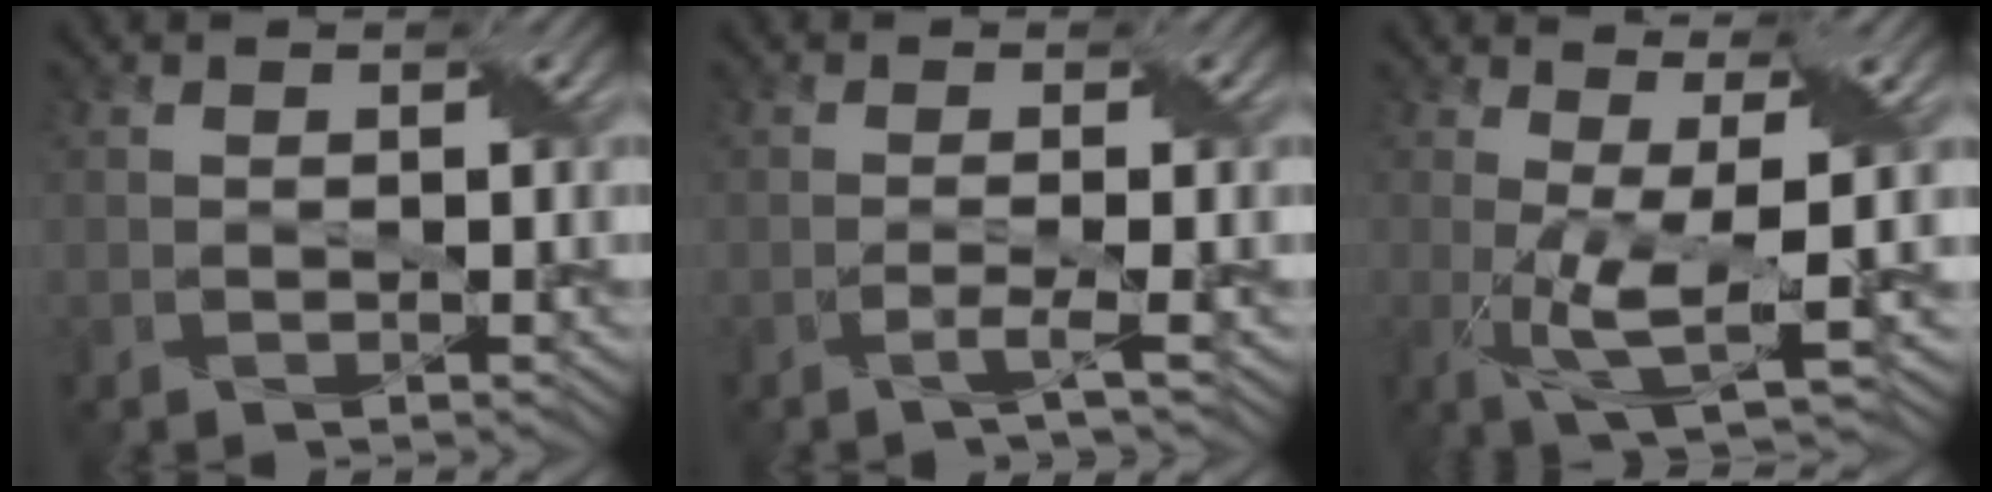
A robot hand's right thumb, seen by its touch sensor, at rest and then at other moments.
{"total": 1.9, "force": [-0.8, 0.2, 1.7], "torque": [-0.026, 0.001, -0.027]}
{"total": 5.8, "force": [0.1, 1.1, 5.7], "torque": [-0.120, 0.001, 0.004]}